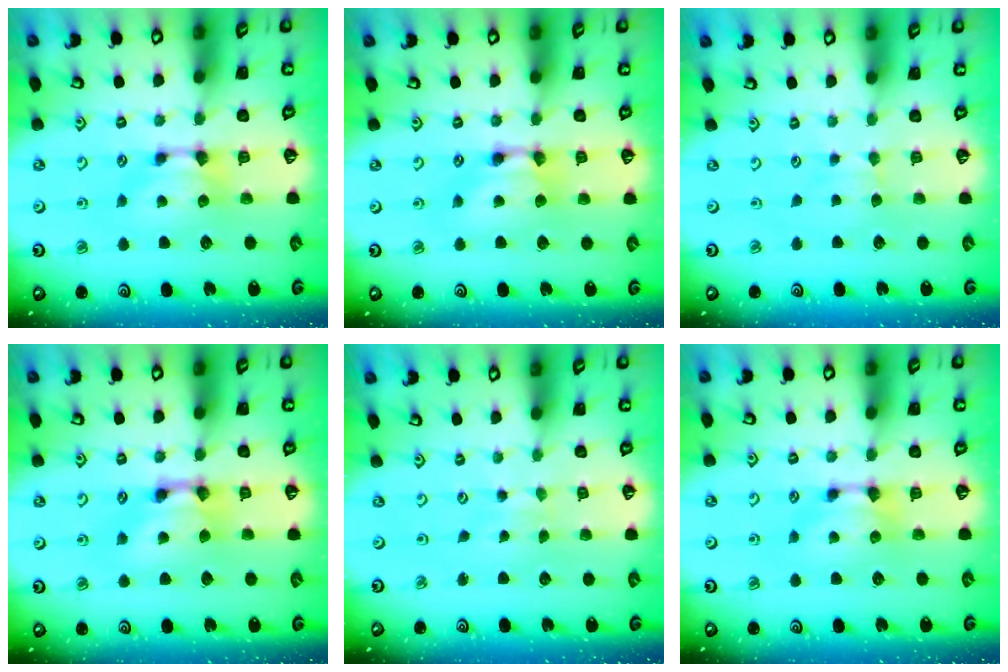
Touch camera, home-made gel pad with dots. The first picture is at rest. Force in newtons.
{"total": 1.8, "press": 1.8, "slide": 0.1}
{"total": 2.3, "press": 2.3, "slide": 0.4}
{"total": 2.6, "press": 2.6, "slide": 0.2}
{"total": 3.6, "press": 3.6, "slide": 0.1}
{"total": 0.0}